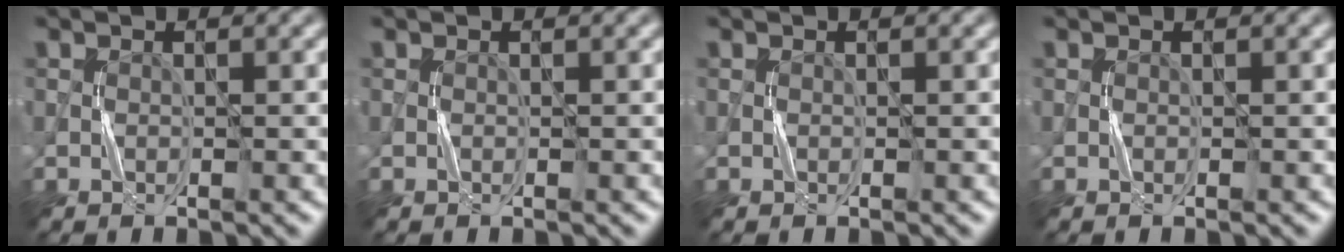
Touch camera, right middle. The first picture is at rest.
{"total": 0.0}
{"total": 0.0}
{"total": 0.0}